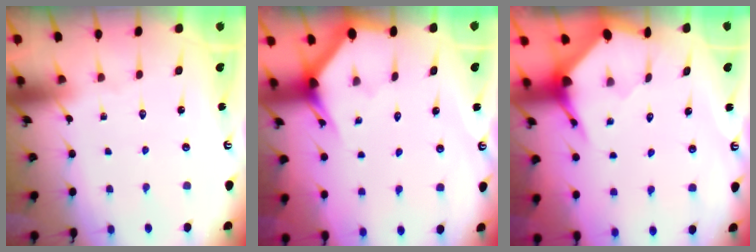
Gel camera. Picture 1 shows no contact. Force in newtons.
{"total": 3.1, "press": 3.1, "slide": 0.1}
{"total": 3.7, "press": 3.6, "slide": 0.4}